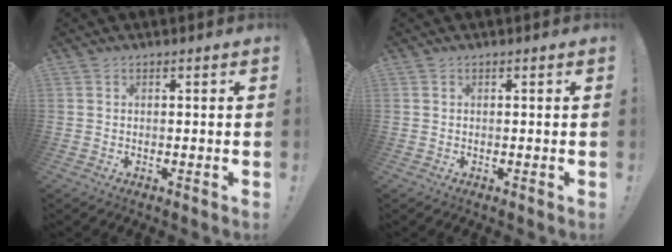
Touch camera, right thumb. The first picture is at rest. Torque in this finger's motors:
{"motor_torque": [0.00, 0.00, -0.01, 0.01, 0.00]}